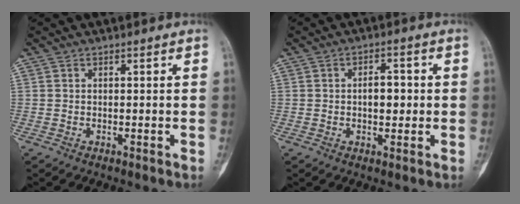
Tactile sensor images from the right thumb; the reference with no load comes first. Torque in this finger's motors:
{"motor_torque": [0.85, 0.70, 0.13, -0.11, 0.04]}